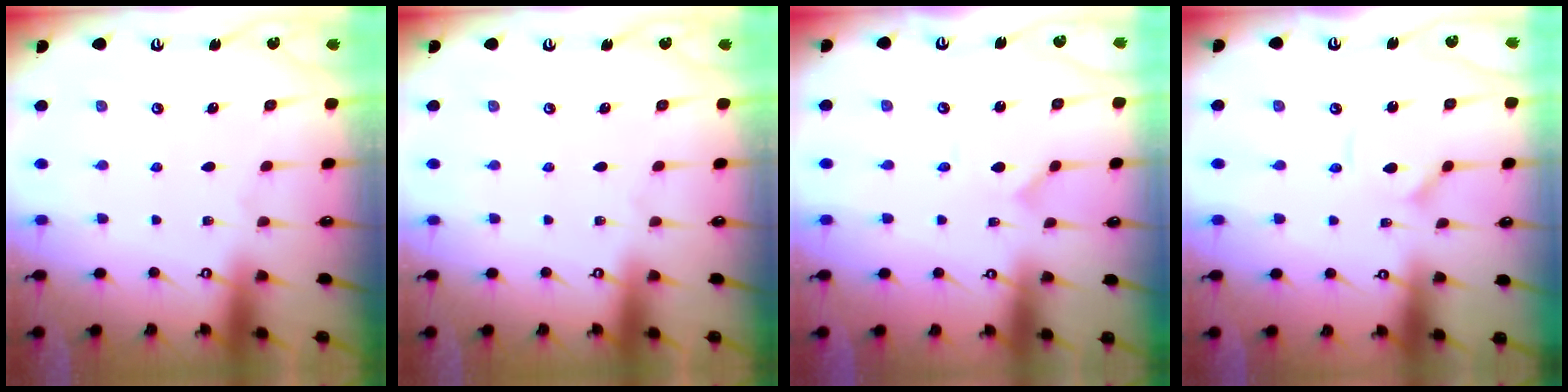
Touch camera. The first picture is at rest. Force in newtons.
{"total": 0.0}
{"total": 0.0}
{"total": 4.1, "press": 4.1, "slide": 0.3}